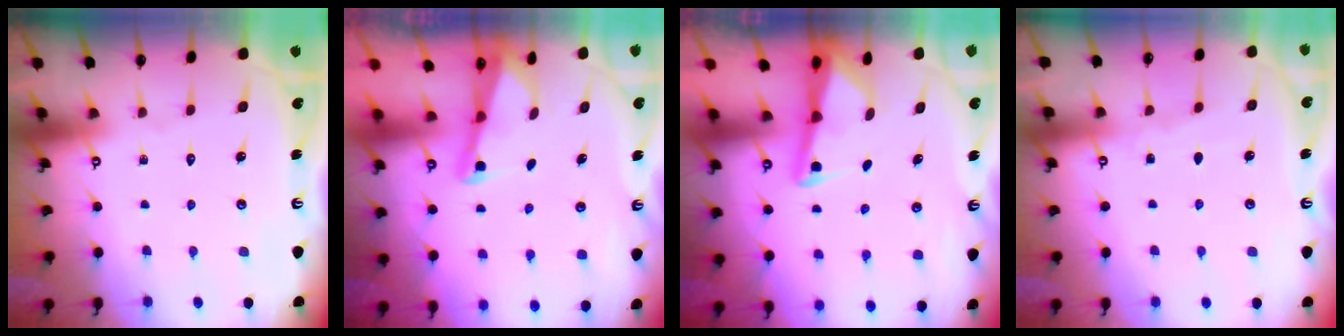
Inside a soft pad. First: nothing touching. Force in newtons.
{"total": 1.4, "press": 1.4, "slide": 0.2}
{"total": 2.9, "press": 2.9, "slide": 0.3}
{"total": 3.0, "press": 3.0, "slide": 0.4}